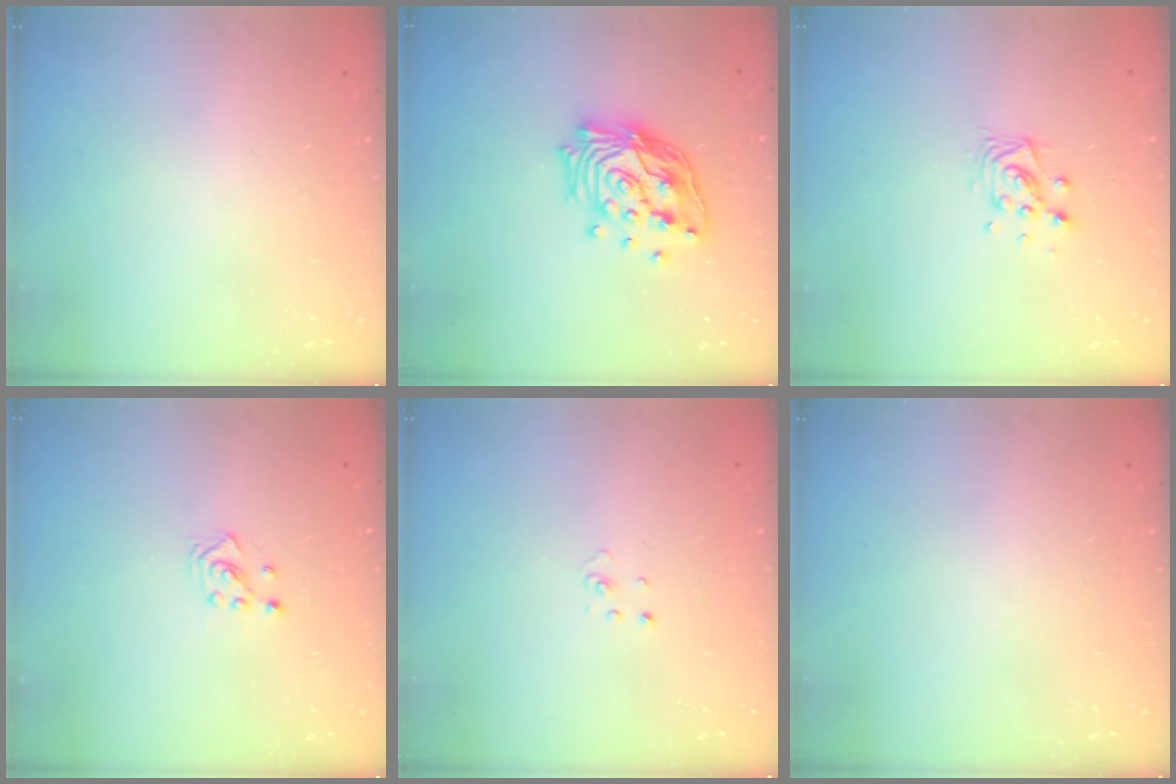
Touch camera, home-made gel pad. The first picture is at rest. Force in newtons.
{"total": 18.0, "press": 17.9, "slide": 2.4}
{"total": 7.8, "press": 7.8, "slide": 0.3}
{"total": 2.5, "press": 2.4, "slide": 0.8}
{"total": 1.5, "press": 1.5, "slide": 0.1}
{"total": 0.0}